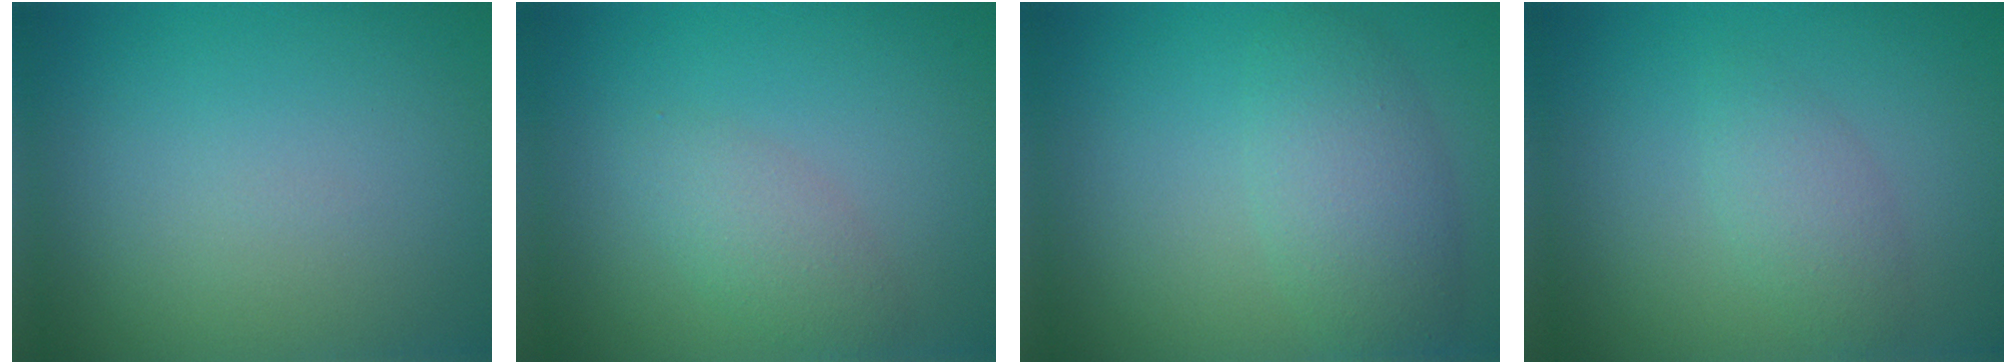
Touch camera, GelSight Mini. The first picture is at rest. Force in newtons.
{"total": 2.2, "press": 2.2, "slide": 0.1}
{"total": 4.0, "press": 4.0, "slide": 0.2}
{"total": 2.0, "press": 2.0, "slide": 0.1}